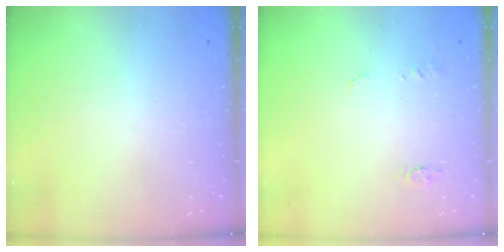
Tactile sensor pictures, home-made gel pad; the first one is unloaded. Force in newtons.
{"total": 5.2, "press": 5.1, "slide": 0.5}